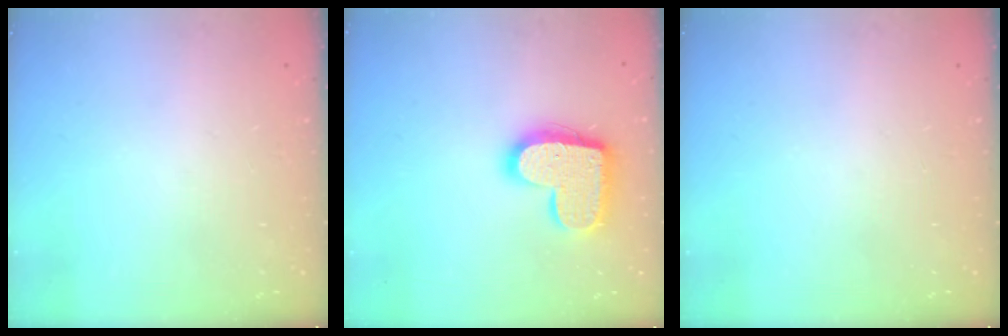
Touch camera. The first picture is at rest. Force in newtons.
{"total": 17.2, "press": 17.2, "slide": 0.9}
{"total": 0.0}